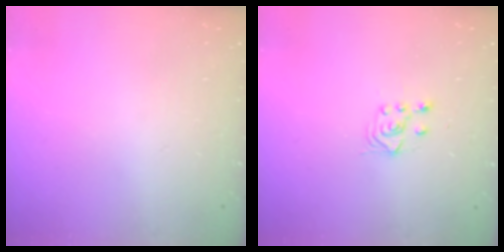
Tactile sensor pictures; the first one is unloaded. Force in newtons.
{"total": 3.7, "press": 3.6, "slide": 1.0}